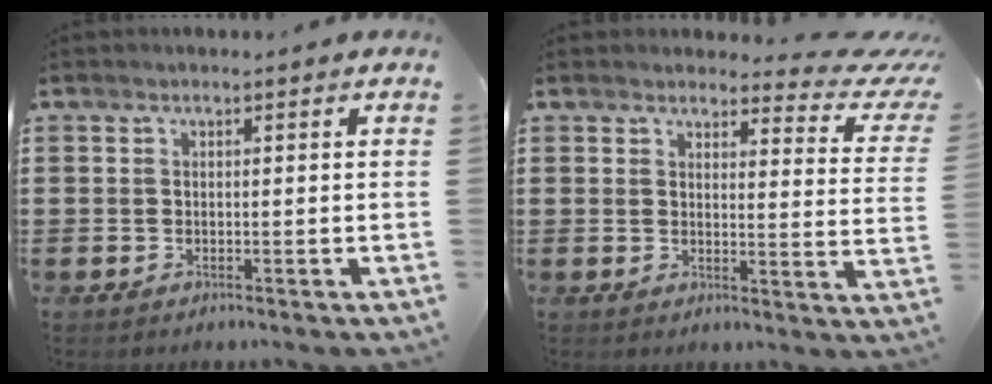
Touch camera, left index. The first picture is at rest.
{"total": 4.2, "force": [3.5, 1.1, 1.9], "torque": [-0.029, -0.025, 0.056]}